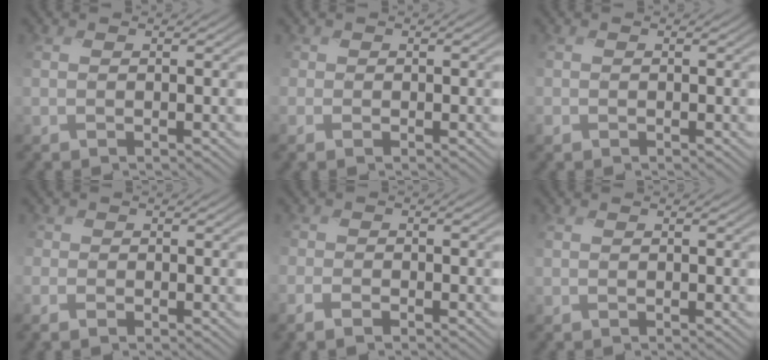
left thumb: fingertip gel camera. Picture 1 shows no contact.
{"total": 1.7, "force": [-0.6, 1.4, 0.7], "torque": [-0.017, -0.007, -0.015]}
{"total": 0.8, "force": [-0.4, 0.6, 0.0], "torque": [-0.002, -0.005, -0.011]}
{"total": 2.2, "force": [-1.2, 1.7, 0.9], "torque": [-0.024, -0.010, -0.030]}
{"total": 2.8, "force": [-2.0, 1.3, 1.5], "torque": [-0.033, -0.007, -0.044]}
{"total": 0.0}